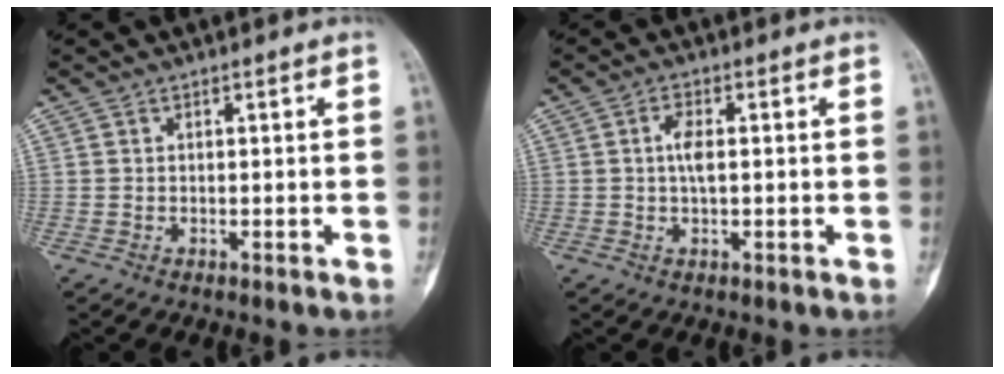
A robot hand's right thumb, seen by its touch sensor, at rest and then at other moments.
{"total": 3.5, "force": [0.2, 1.4, 3.2], "torque": [-0.061, 0.003, -0.001]}